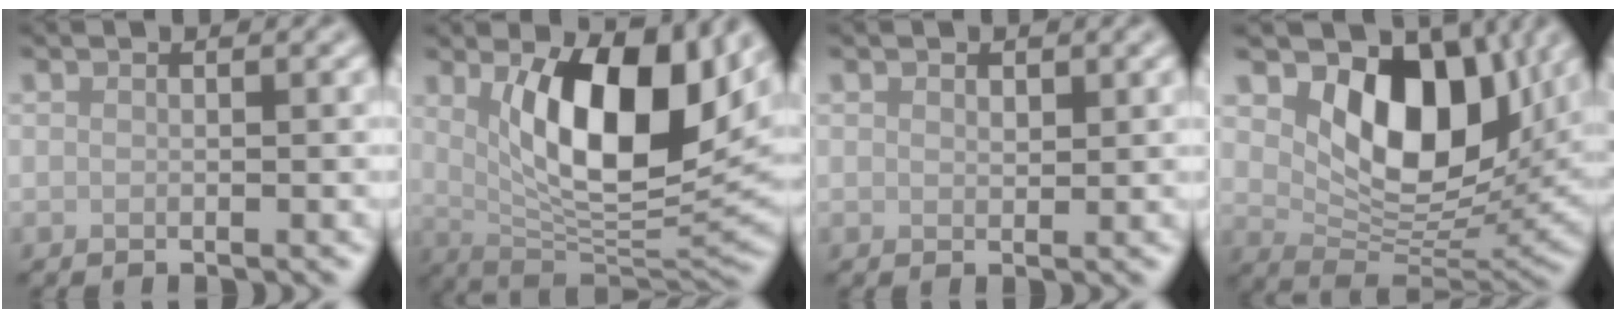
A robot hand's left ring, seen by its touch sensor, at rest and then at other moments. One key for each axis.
{"total": 11.7, "fx": 3.0, "fy": 4.8, "fz": 10.2, "tx": -0.153, "ty": -0.010, "tz": 0.054}
{"total": 0.8, "fx": 0.6, "fy": 0.5, "fz": 0.3, "tx": -0.005, "ty": -0.003, "tz": 0.010}
{"total": 10.2, "fx": 3.7, "fy": 6.3, "fz": 7.1, "tx": -0.106, "ty": -0.021, "tz": 0.065}